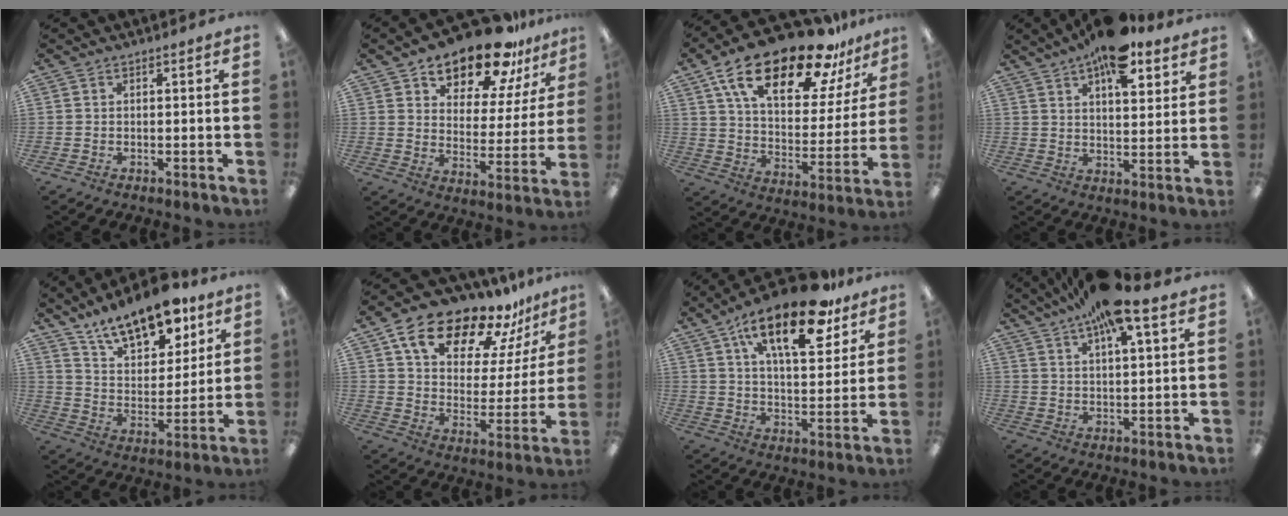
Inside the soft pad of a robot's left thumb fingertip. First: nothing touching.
{"total": 16.0, "force": [13.8, 5.9, 5.6], "torque": [-0.096, -0.104, 0.244]}
{"total": 25.0, "force": [16.6, 10.1, 15.7], "torque": [-0.270, -0.092, 0.282]}
{"total": 12.8, "force": [8.5, 5.3, 7.9], "torque": [-0.108, -0.041, 0.143]}
{"total": 15.7, "force": [12.0, 6.8, 7.6], "torque": [-0.124, -0.066, 0.212]}
{"total": 19.1, "force": [15.0, 8.4, 8.2], "torque": [-0.144, -0.108, 0.261]}
{"total": 20.9, "force": [13.1, 8.1, 14.0], "torque": [-0.214, -0.067, 0.212]}
{"total": 11.2, "force": [8.2, 2.2, 7.3], "torque": [-0.128, -0.036, 0.141]}